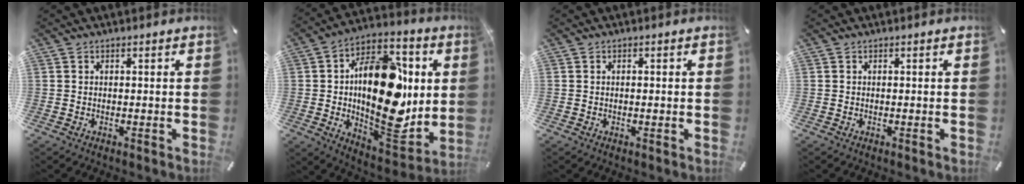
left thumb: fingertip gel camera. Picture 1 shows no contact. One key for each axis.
{"total": 23.4, "fx": 1.5, "fy": 12.7, "fz": 19.7, "tx": -0.321, "ty": -0.026, "tz": 0.034}
{"total": 0.6, "fx": -0.1, "fy": 0.2, "fz": 0.6, "tx": -0.013, "ty": -0.001, "tz": -0.002}
{"total": 0.0}